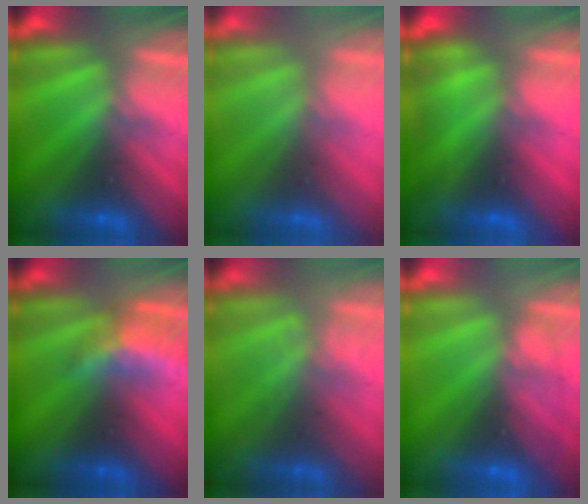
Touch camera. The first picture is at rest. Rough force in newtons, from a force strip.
{"total": 2.5}
{"total": 3.7}
{"total": 2.3}
{"total": 1.7}
{"total": 1.8}